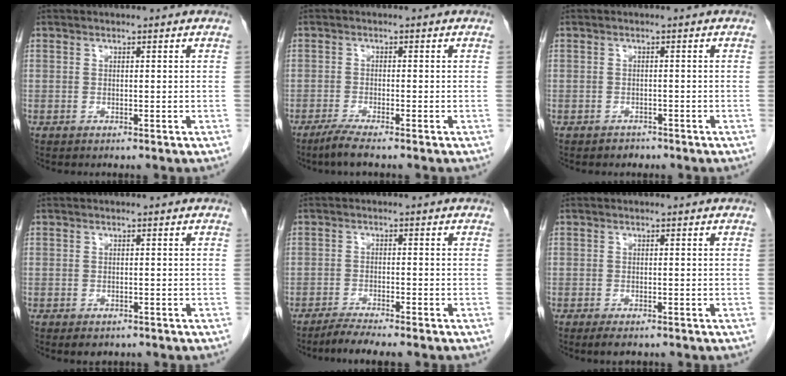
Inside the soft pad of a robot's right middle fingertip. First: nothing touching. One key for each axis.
{"total": 3.1, "fx": -2.4, "fy": -0.3, "fz": 1.9, "tx": -0.044, "ty": -0.008, "tz": -0.050}
{"total": 1.3, "fx": -1.0, "fy": 0.8, "fz": -0.1, "tx": -0.004, "ty": 0.002, "tz": -0.017}
{"total": 2.6, "fx": -1.9, "fy": 1.4, "fz": 1.0, "tx": -0.010, "ty": -0.001, "tz": -0.020}
{"total": 4.1, "fx": -3.6, "fy": -0.3, "fz": 1.9, "tx": -0.035, "ty": -0.012, "tz": -0.065}
{"total": 2.3, "fx": -1.7, "fy": 0.8, "fz": 1.4, "tx": -0.021, "ty": -0.004, "tz": -0.023}